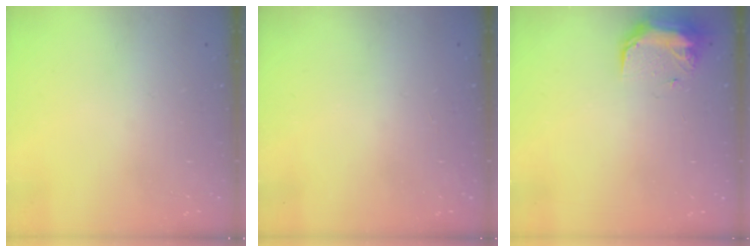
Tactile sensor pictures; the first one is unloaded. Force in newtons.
{"total": 0.0}
{"total": 11.2, "press": 9.8, "slide": 5.5}